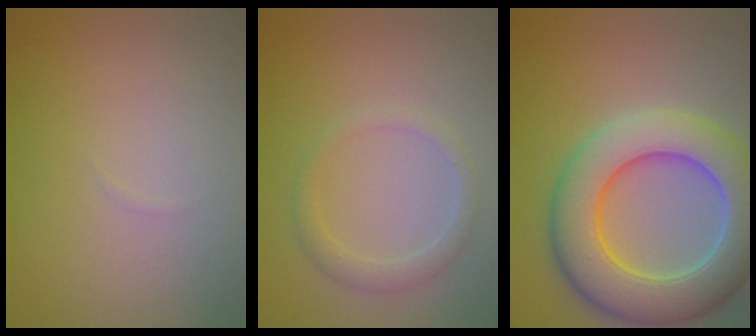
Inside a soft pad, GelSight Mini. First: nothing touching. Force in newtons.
{"total": 1.8, "press": 1.8, "slide": 0.1}
{"total": 9.8, "press": 9.7, "slide": 0.6}